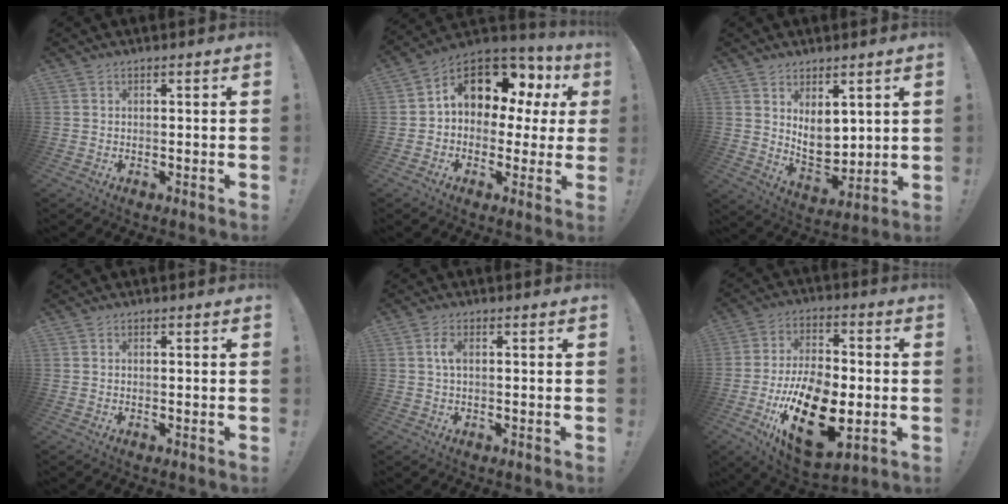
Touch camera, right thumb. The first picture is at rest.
{"total": 12.6, "force": [5.7, 8.0, 7.9], "torque": [-0.124, -0.037, 0.102]}
{"total": 9.6, "force": [4.3, 6.4, 5.8], "torque": [-0.088, -0.040, 0.084]}
{"total": 0.0}
{"total": 3.3, "force": [0.4, 1.5, 2.9], "torque": [-0.049, 0.004, 0.004]}
{"total": 22.4, "force": [-6.8, 12.6, 17.3], "torque": [-0.287, 0.029, -0.101]}